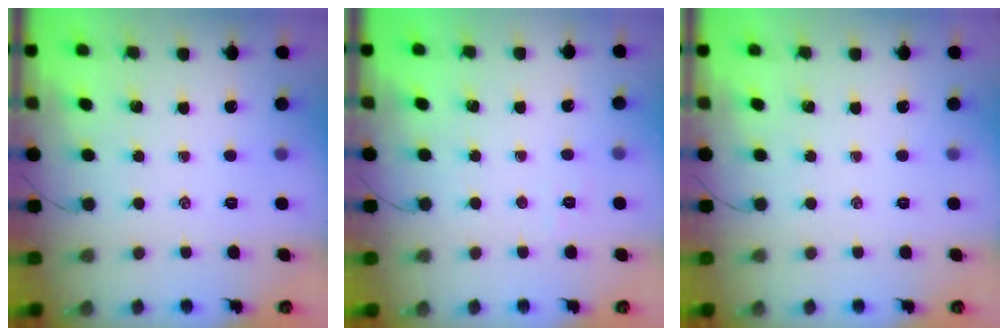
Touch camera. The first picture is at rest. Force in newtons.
{"total": 2.5, "press": 2.4, "slide": 0.7}
{"total": 0.0}